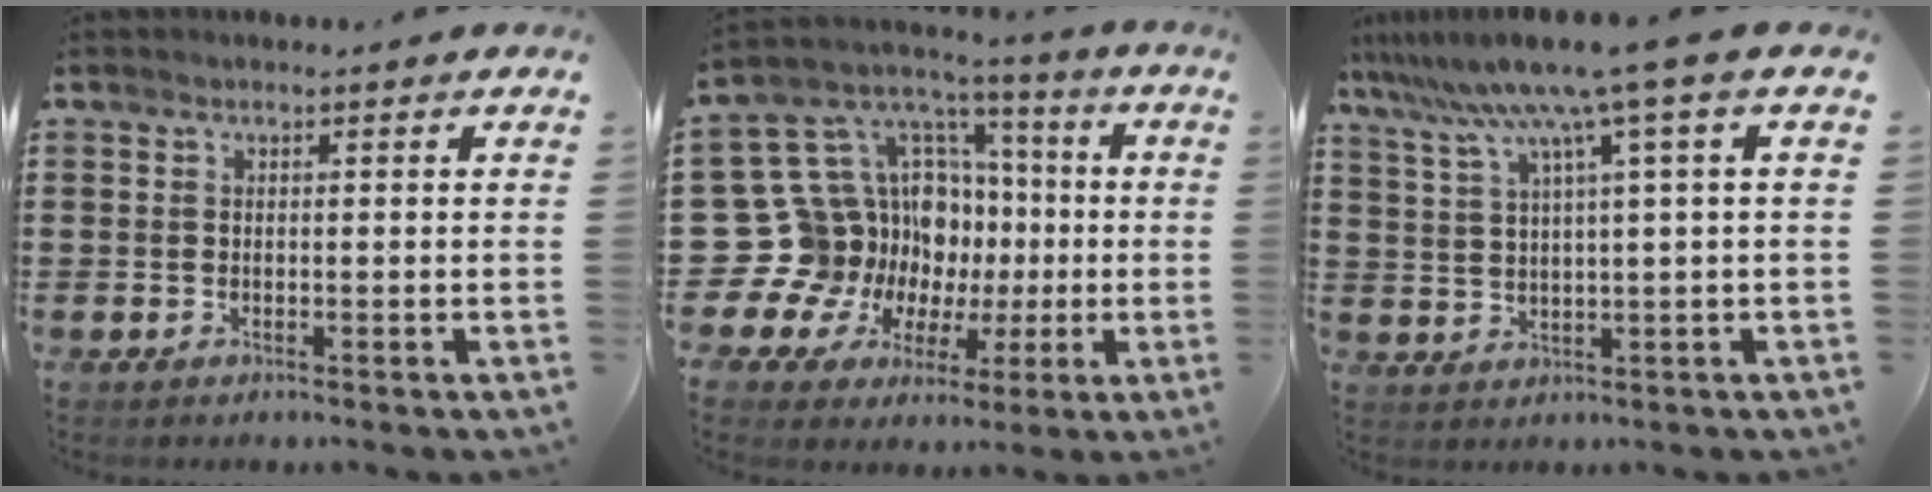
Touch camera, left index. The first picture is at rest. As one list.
[{"total": 17.0, "force": [-1.5, 15.6, 6.6], "torque": [-0.174, -0.038, 0.014]}, {"total": 8.0, "force": [4.6, -0.9, 6.5], "torque": [-0.141, -0.026, 0.075]}]